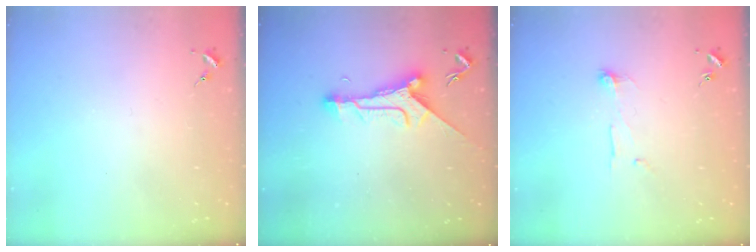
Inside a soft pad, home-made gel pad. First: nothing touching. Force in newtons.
{"total": 9.9, "press": 9.9, "slide": 0.2}
{"total": 6.2, "press": 6.2, "slide": 0.4}